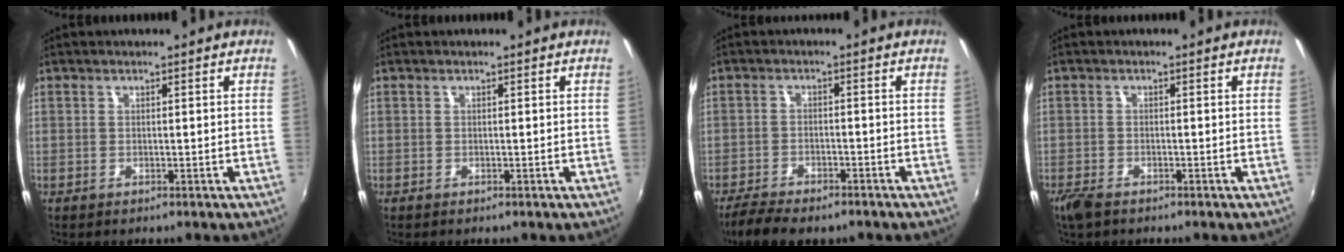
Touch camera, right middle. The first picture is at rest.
{"total": 0.0}
{"total": 9.6, "force": [-7.7, 2.8, 4.9], "torque": [-0.121, -0.031, -0.130]}
{"total": 3.4, "force": [-2.6, 1.2, 1.7], "torque": [-0.044, -0.011, -0.053]}